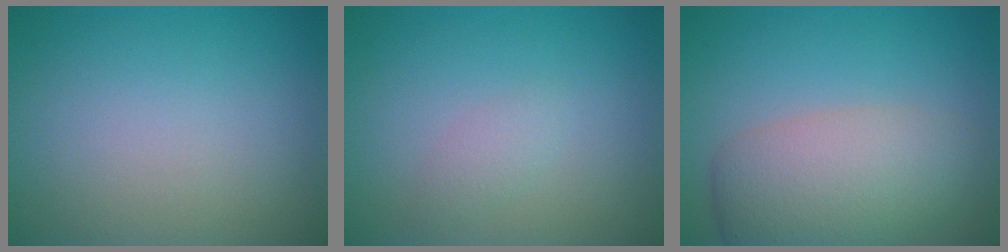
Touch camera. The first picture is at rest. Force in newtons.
{"total": 1.1, "press": 1.1, "slide": 0.0}
{"total": 6.6, "press": 6.6, "slide": 0.3}